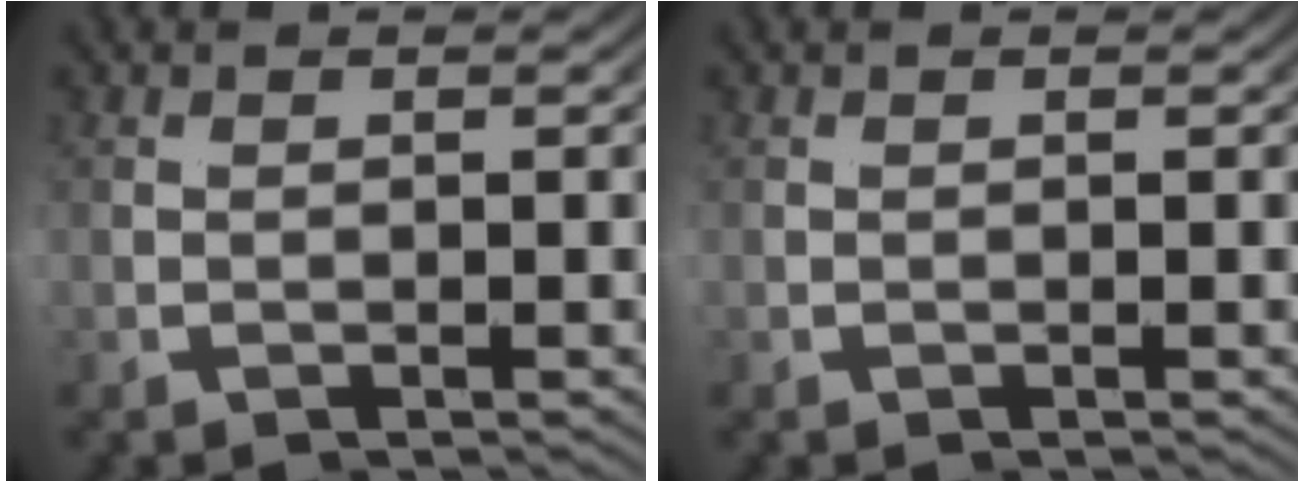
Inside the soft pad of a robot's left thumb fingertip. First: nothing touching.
{"total": 0.0}